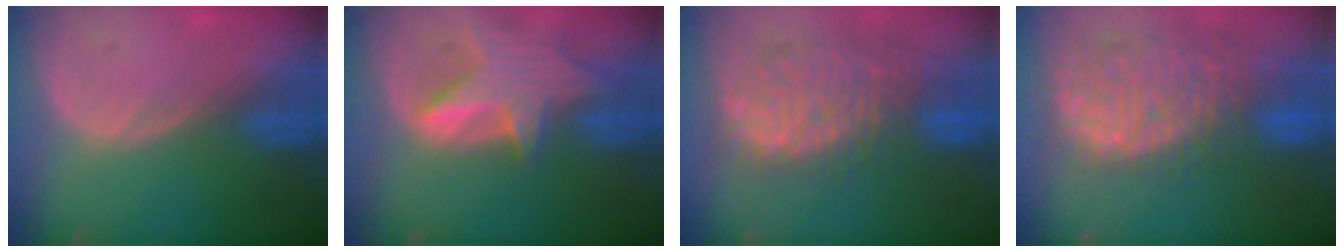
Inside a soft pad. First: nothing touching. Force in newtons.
{"total": 8.1, "press": 7.4, "slide": 3.3}
{"total": 11.5, "press": 10.5, "slide": 4.8}
{"total": 13.6, "press": 11.4, "slide": 7.4}